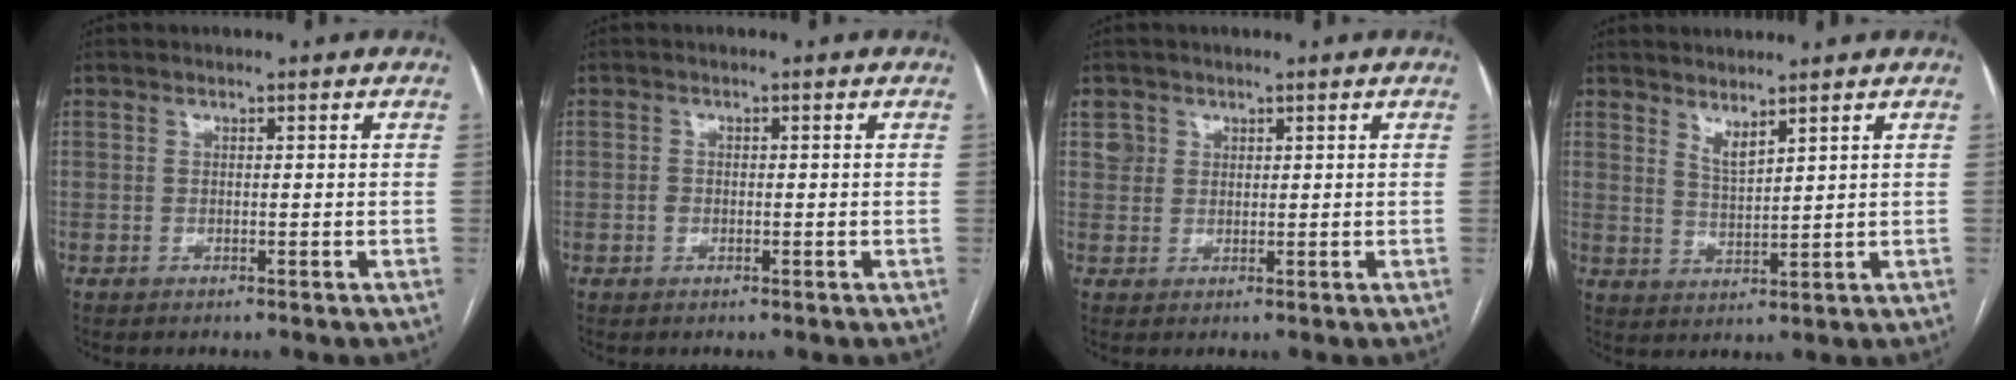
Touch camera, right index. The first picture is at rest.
{"total": 0.9, "force": [-0.1, 0.8, 0.5], "torque": [-0.012, 0.003, 0.002]}
{"total": 2.2, "force": [1.3, 1.9, 0.0], "torque": [0.006, 0.007, 0.020]}
{"total": 2.9, "force": [2.5, 0.3, 1.6], "torque": [-0.034, -0.017, 0.053]}